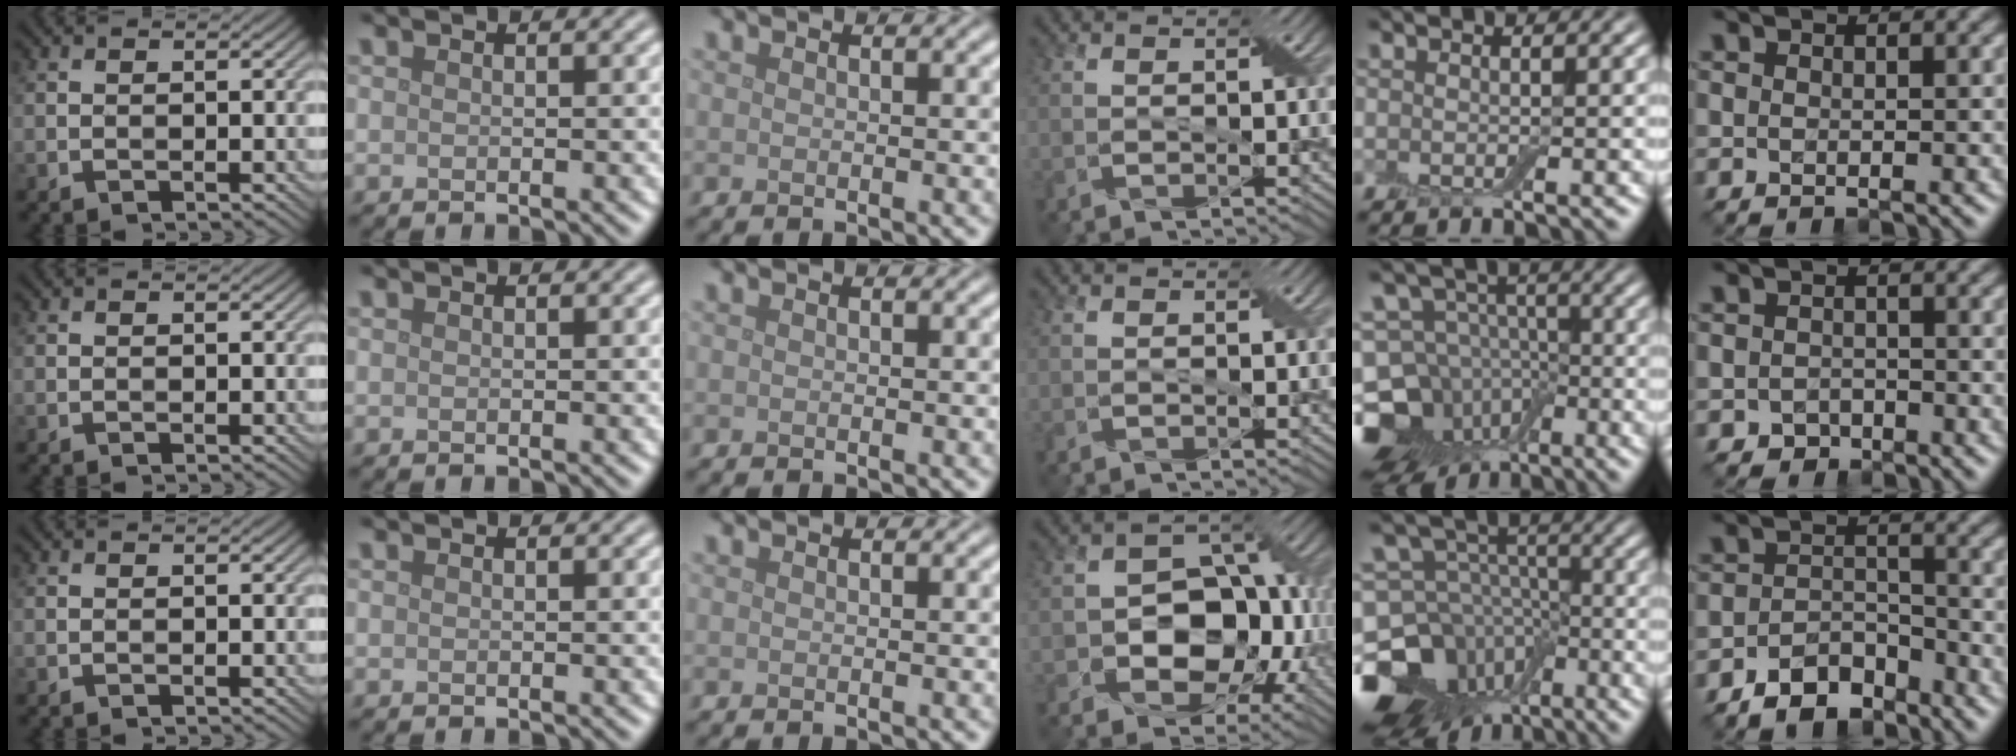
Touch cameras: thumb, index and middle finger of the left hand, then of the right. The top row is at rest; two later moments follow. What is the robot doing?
{"motion": "insert", "object": "drawer"}